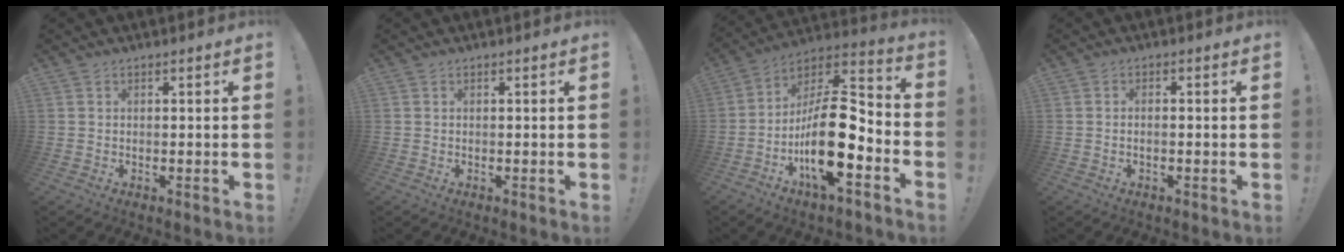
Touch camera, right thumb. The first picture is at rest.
{"total": 0.0}
{"total": 21.3, "force": [-6.1, 8.0, 18.8], "torque": [-0.354, 0.028, -0.098]}
{"total": 1.0, "force": [-0.4, 0.3, 0.9], "torque": [-0.023, 0.002, -0.005]}